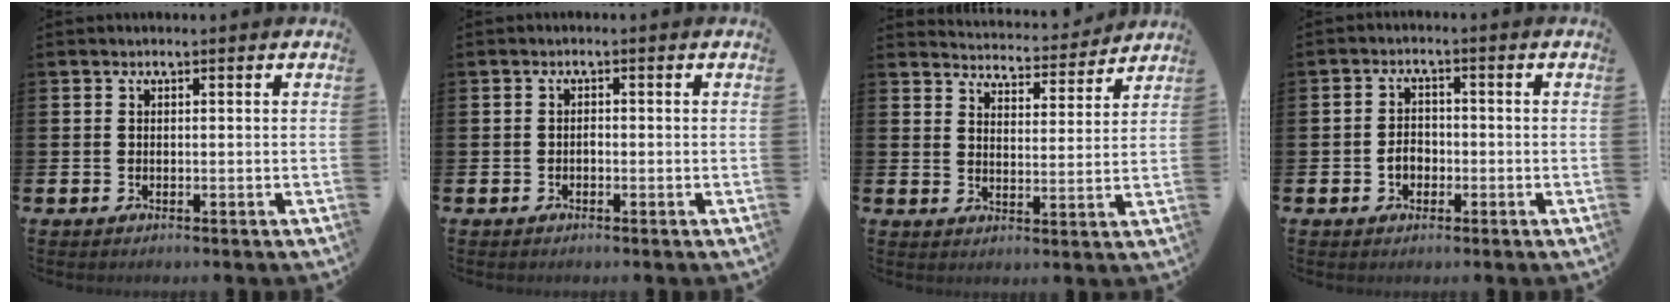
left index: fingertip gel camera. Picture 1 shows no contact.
{"total": 0.7, "force": [-0.4, 0.4, 0.3], "torque": [-0.006, -0.001, -0.009]}
{"total": 4.6, "force": [4.6, 0.4, 0.1], "torque": [-0.017, -0.038, 0.077]}
{"total": 2.6, "force": [-0.9, 2.0, 1.4], "torque": [-0.020, -0.001, -0.022]}